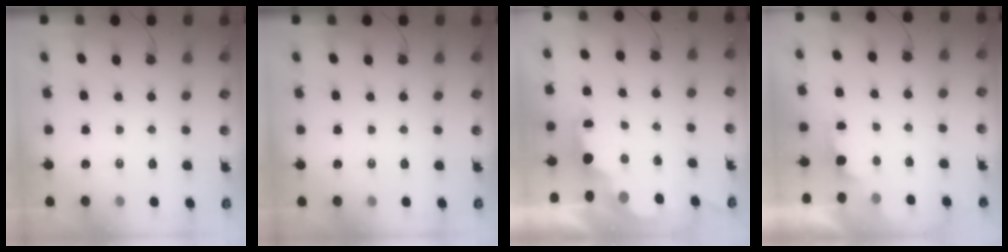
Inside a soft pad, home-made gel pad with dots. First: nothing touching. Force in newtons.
{"total": 0.0}
{"total": 2.2, "press": 2.1, "slide": 0.8}
{"total": 1.6, "press": 1.4, "slide": 0.8}